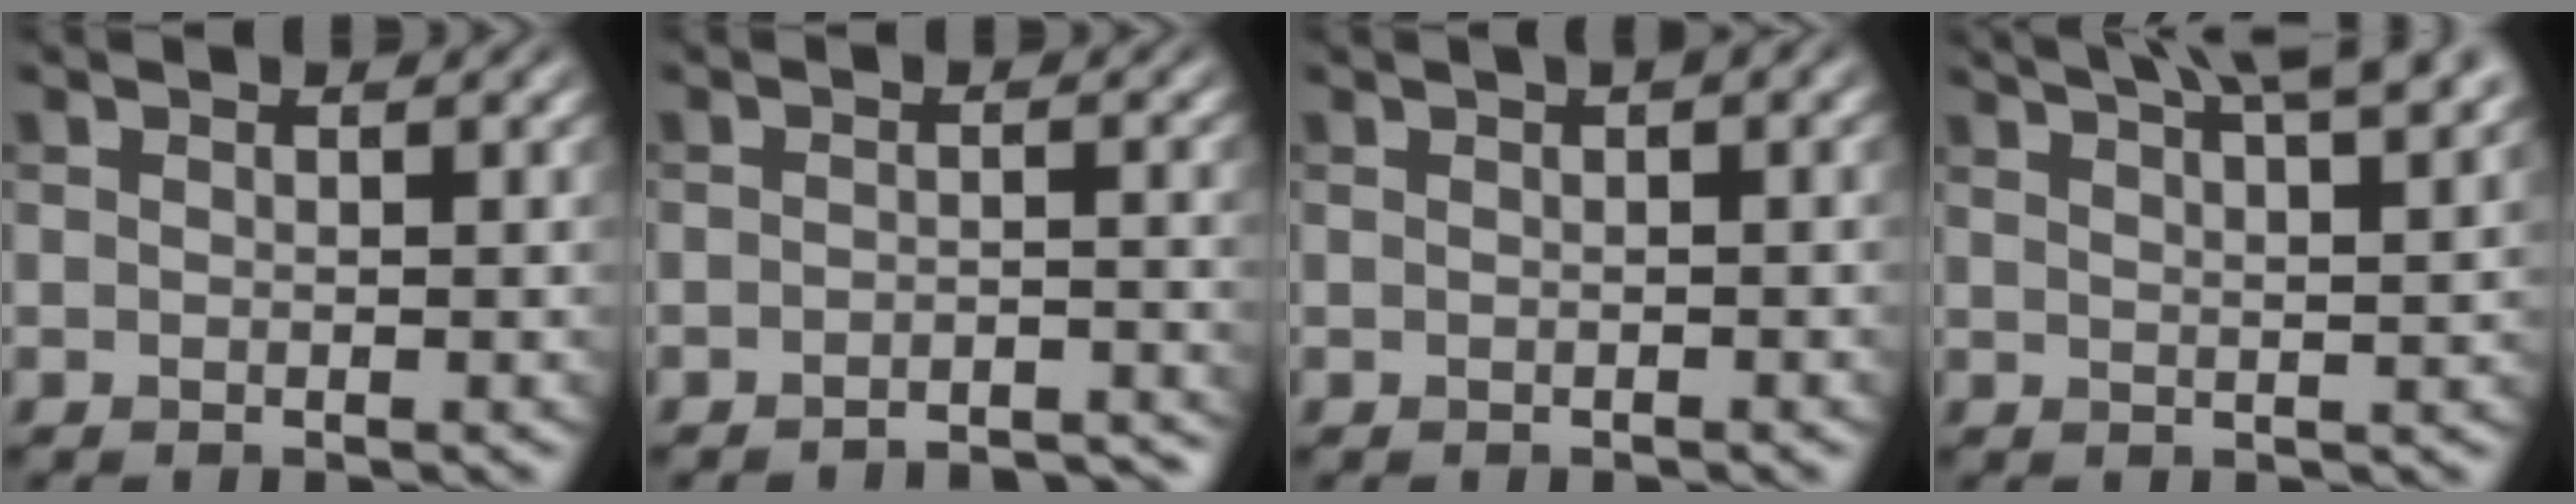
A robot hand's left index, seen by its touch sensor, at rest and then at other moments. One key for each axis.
{"total": 3.8, "fx": -3.7, "fy": 0.4, "fz": 0.9, "tx": -0.004, "ty": 0.005, "tz": -0.047}
{"total": 2.5, "fx": 1.0, "fy": 0.8, "fz": 2.1, "tx": -0.020, "ty": 0.009, "tz": 0.006}
{"total": 11.2, "fx": 7.6, "fy": 3.7, "fz": 7.3, "tx": -0.064, "ty": 0.048, "tz": 0.070}